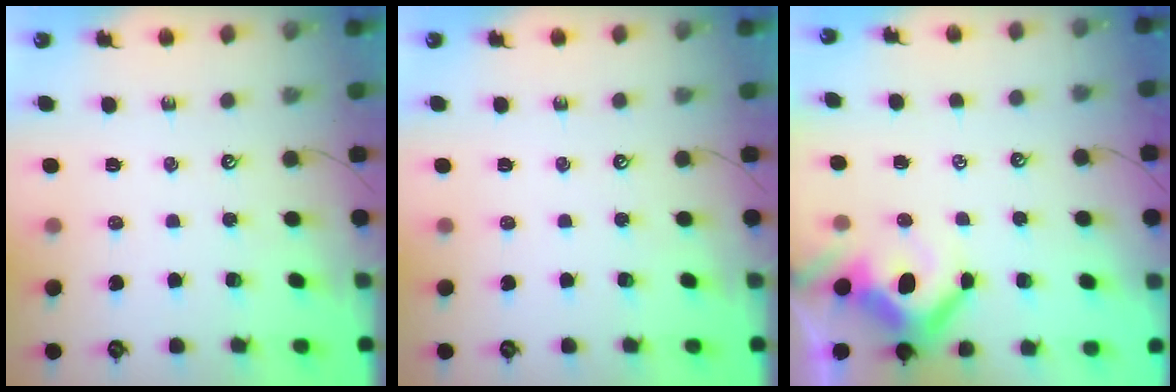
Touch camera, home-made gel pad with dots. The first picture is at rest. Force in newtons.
{"total": 0.0}
{"total": 4.7, "press": 4.6, "slide": 1.2}